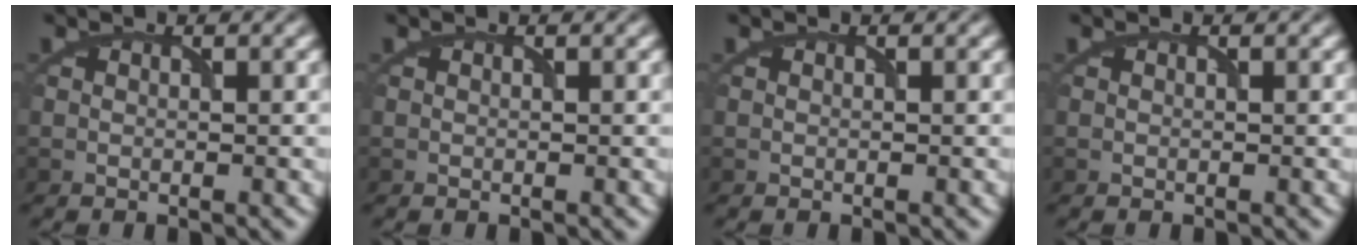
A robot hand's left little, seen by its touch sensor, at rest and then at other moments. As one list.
[{"total": 0.0}, {"total": 0.0}, {"total": 0.0}]